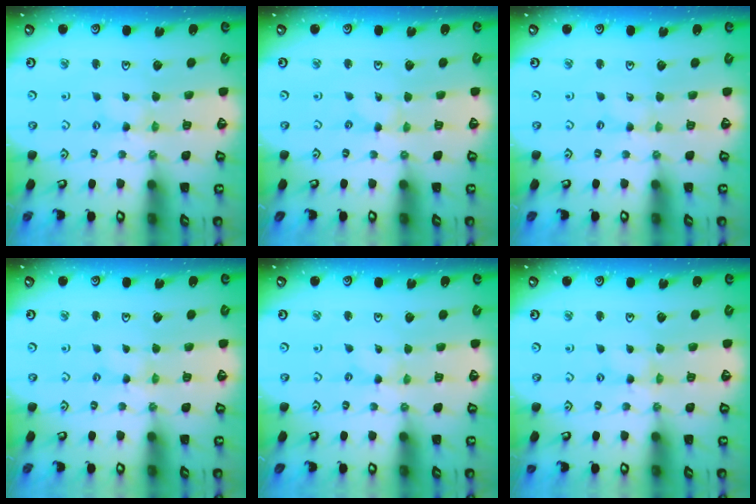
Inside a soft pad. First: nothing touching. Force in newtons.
{"total": 0.0}
{"total": 0.0}
{"total": 0.0}
{"total": 0.0}
{"total": 1.2, "press": 1.2, "slide": 0.2}